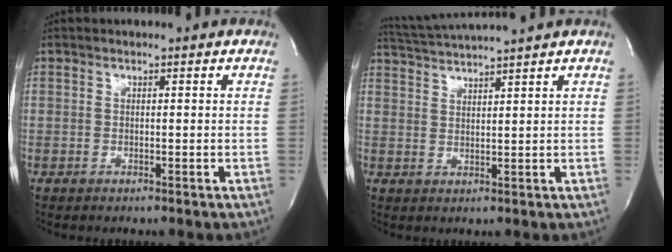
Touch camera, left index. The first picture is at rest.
{"total": 6.5, "force": [6.0, -1.9, 1.7], "torque": [-0.034, 0.007, 0.107]}